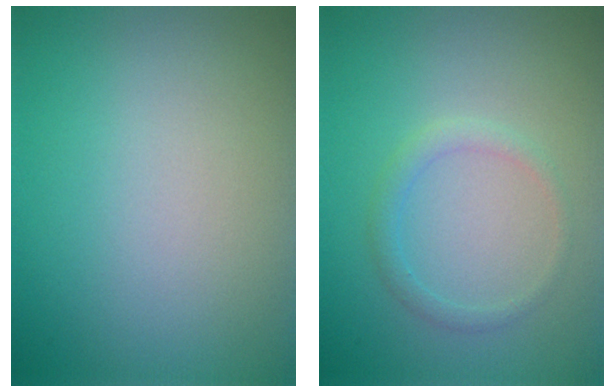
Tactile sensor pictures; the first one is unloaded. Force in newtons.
{"total": 1.4, "press": 1.4, "slide": 0.1}